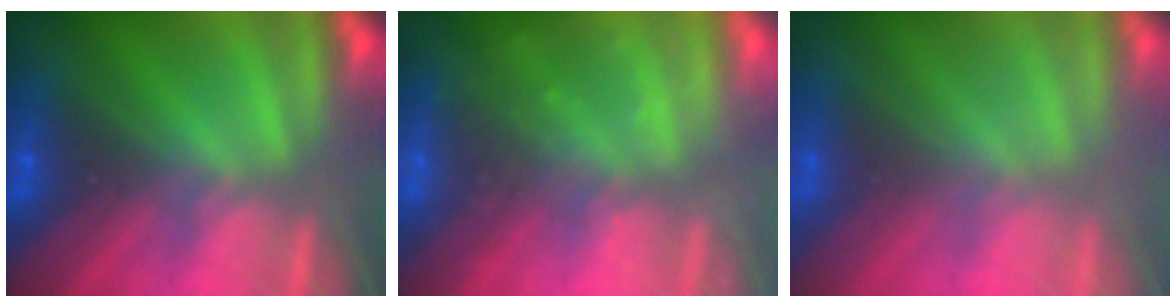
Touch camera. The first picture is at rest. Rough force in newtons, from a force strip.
{"total": 2.3}
{"total": 2.7}